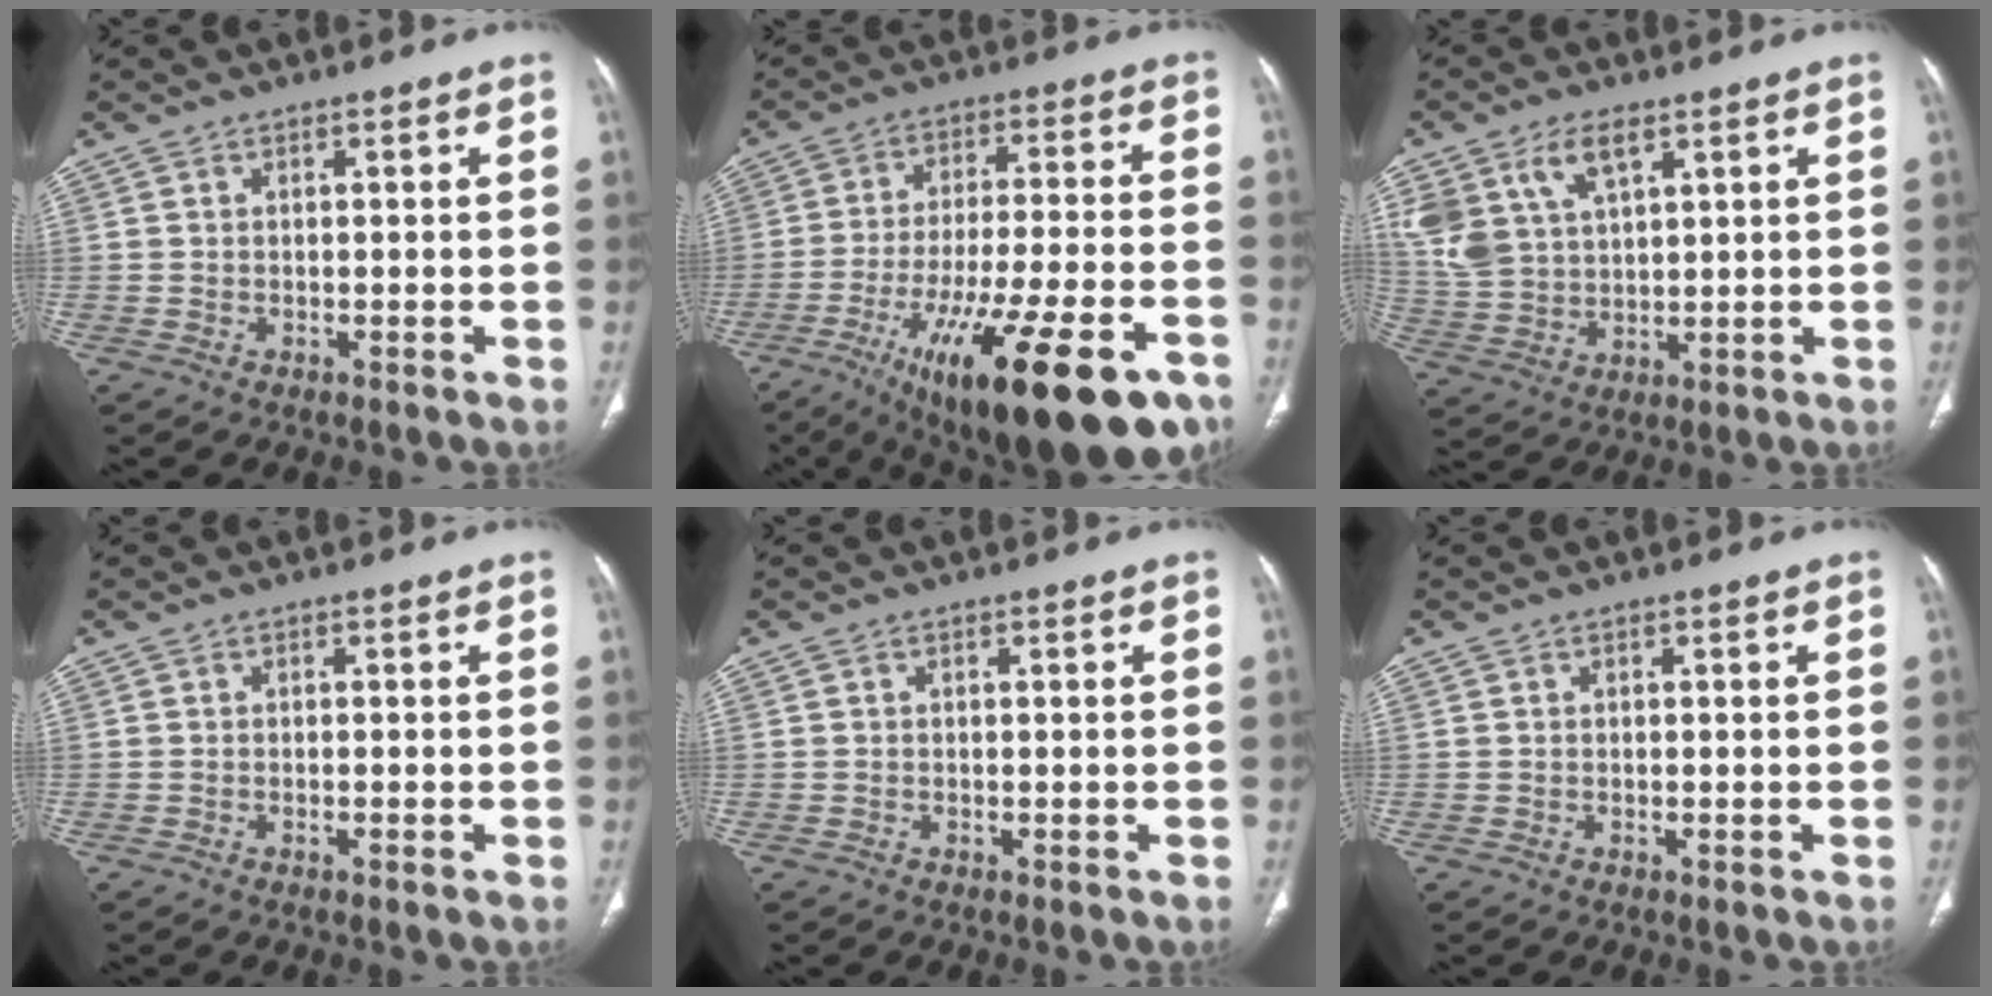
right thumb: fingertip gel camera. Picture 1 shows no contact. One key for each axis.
{"total": 27.4, "fx": -14.4, "fy": 8.2, "fz": 21.8, "tx": -0.308, "ty": 0.033, "tz": -0.215}
{"total": 11.6, "fx": 5.9, "fy": 6.4, "fz": 7.7, "tx": -0.154, "ty": -0.011, "tz": 0.126}
{"total": 0.5, "fx": -0.3, "fy": 0.0, "fz": 0.4, "tx": -0.011, "ty": 0.000, "tz": -0.004}
{"total": 0.0}
{"total": 0.0}